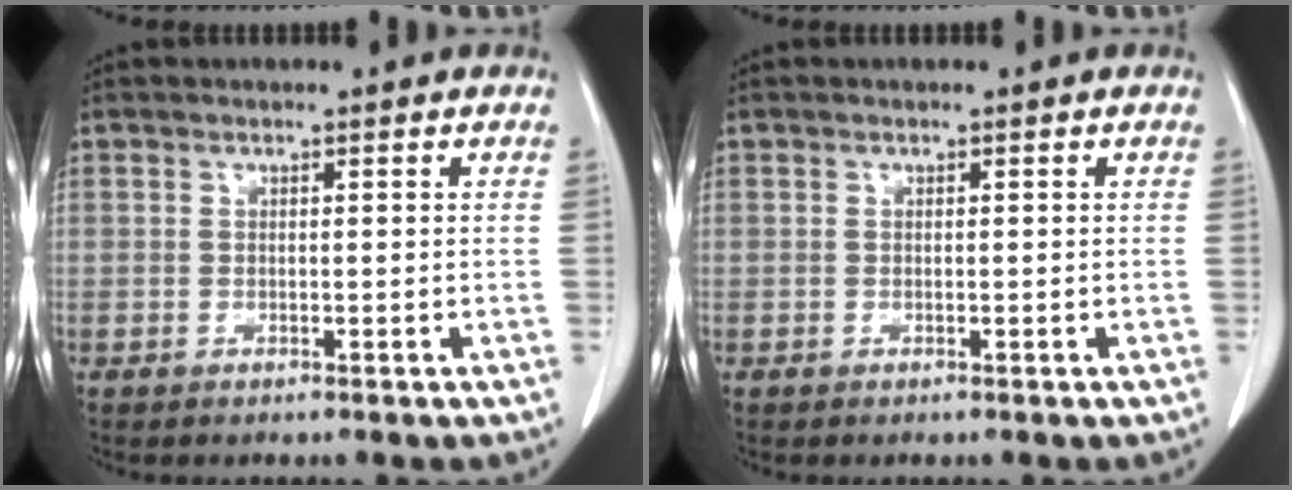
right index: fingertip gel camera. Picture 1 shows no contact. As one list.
[{"total": 0.0}]